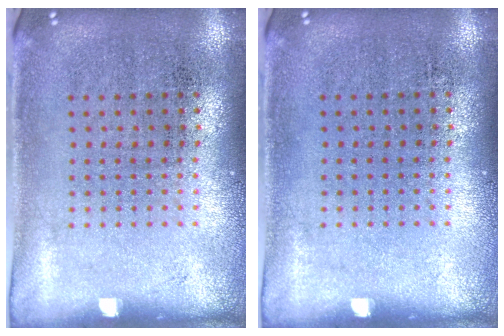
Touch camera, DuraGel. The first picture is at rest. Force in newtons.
{"total": 0.0}